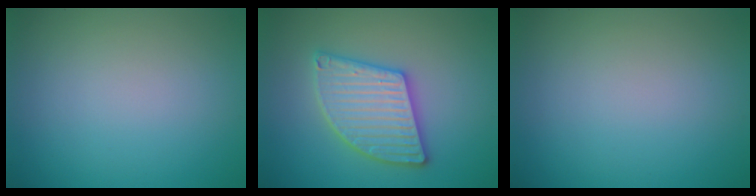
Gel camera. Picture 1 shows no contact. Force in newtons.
{"total": 5.5, "press": 5.4, "slide": 0.7}
{"total": 0.0}